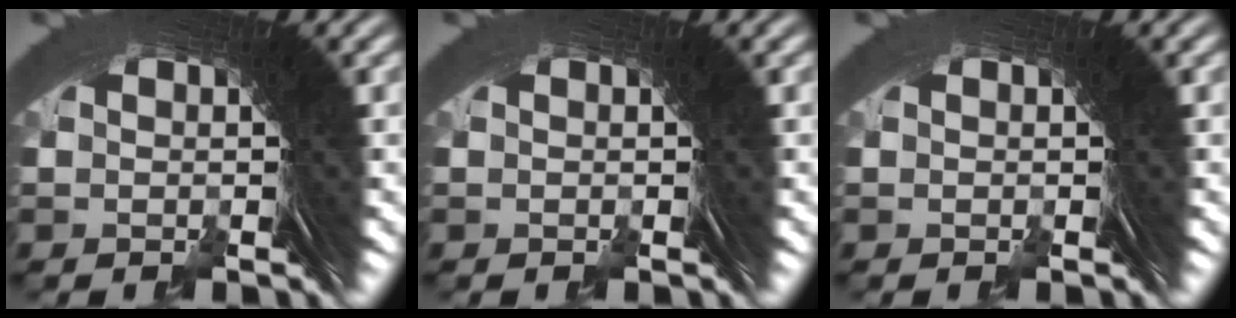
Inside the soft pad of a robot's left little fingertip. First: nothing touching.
{"total": 0.0}
{"total": 0.0}